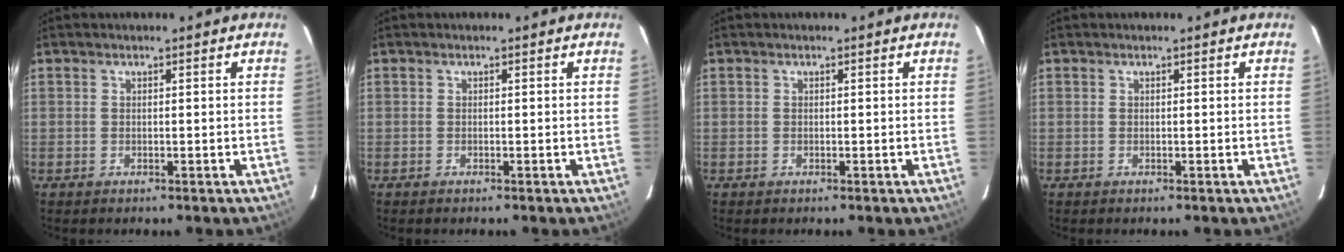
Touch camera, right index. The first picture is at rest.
{"total": 0.0}
{"total": 0.0}
{"total": 0.0}